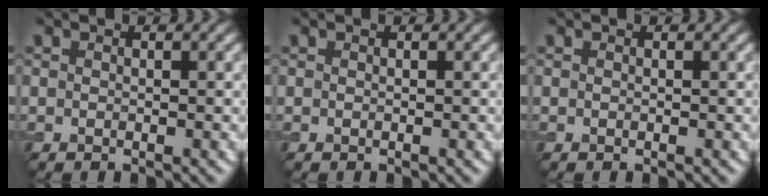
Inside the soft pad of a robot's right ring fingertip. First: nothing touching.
{"total": 0.0}
{"total": 0.0}